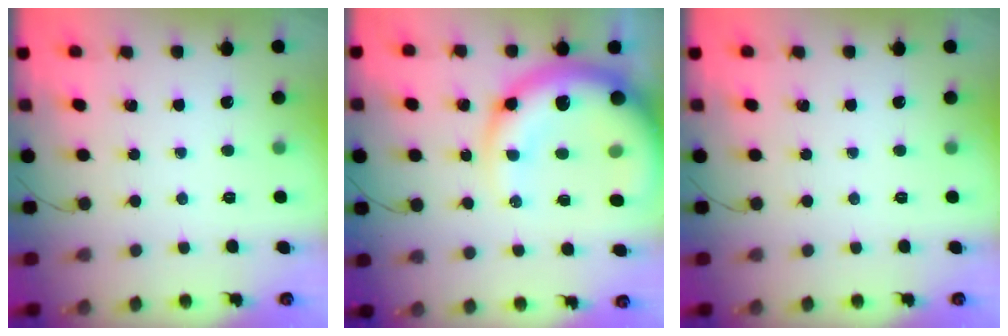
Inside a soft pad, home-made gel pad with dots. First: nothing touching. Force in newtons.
{"total": 22.7, "press": 22.2, "slide": 5.0}
{"total": 0.0}